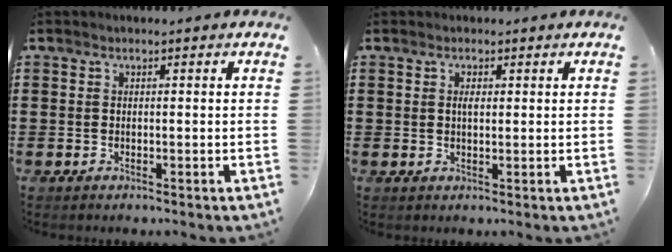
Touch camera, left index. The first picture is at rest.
{"total": 1.3, "force": [0.4, 0.5, 1.1], "torque": [-0.024, 0.004, 0.007]}